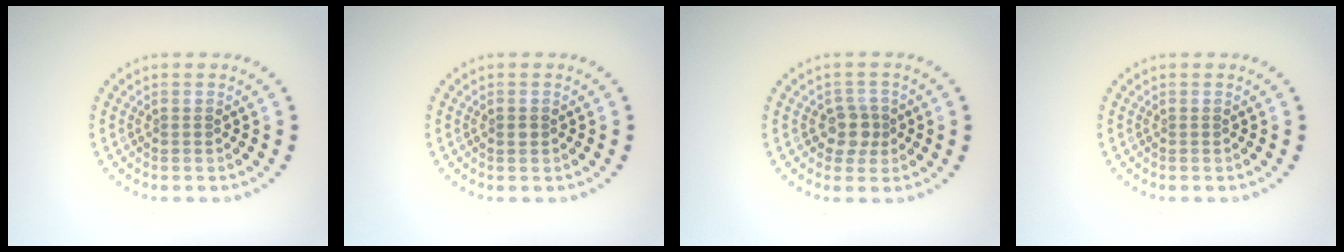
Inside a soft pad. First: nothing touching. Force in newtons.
{"total": 0.9, "press": 0.9, "slide": 0.0}
{"total": 2.1, "press": 1.8, "slide": 1.2}
{"total": 0.0}